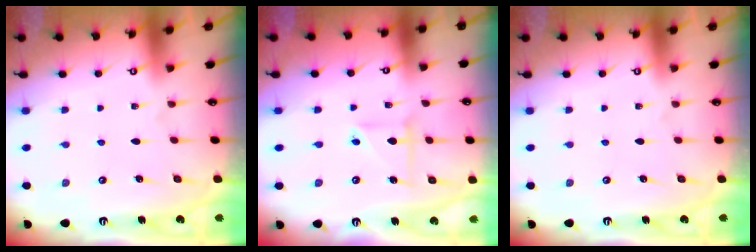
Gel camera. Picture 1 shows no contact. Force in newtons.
{"total": 4.5, "press": 4.4, "slide": 0.7}
{"total": 0.0}